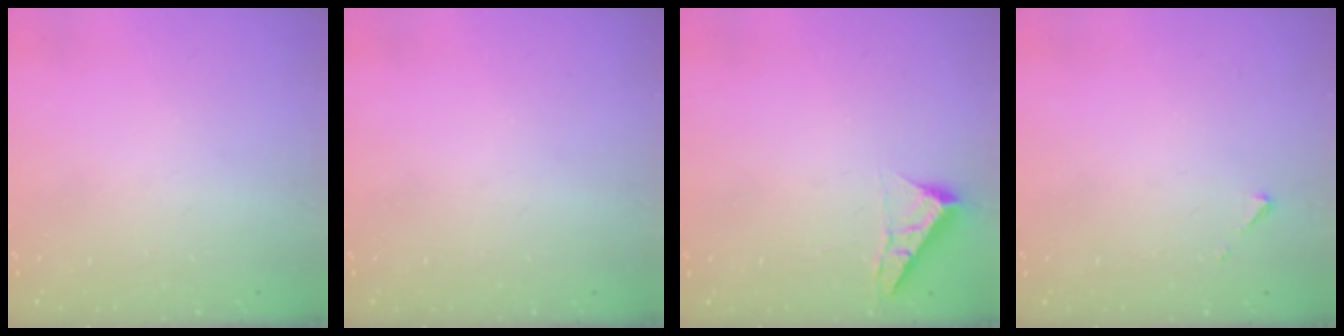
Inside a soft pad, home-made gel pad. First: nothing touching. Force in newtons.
{"total": 0.0}
{"total": 4.0, "press": 4.0, "slide": 0.5}
{"total": 2.6, "press": 2.6, "slide": 0.3}